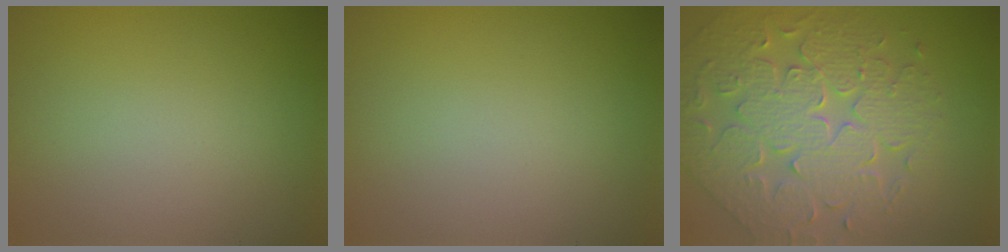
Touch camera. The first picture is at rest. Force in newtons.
{"total": 0.0}
{"total": 6.8, "press": 6.0, "slide": 3.2}